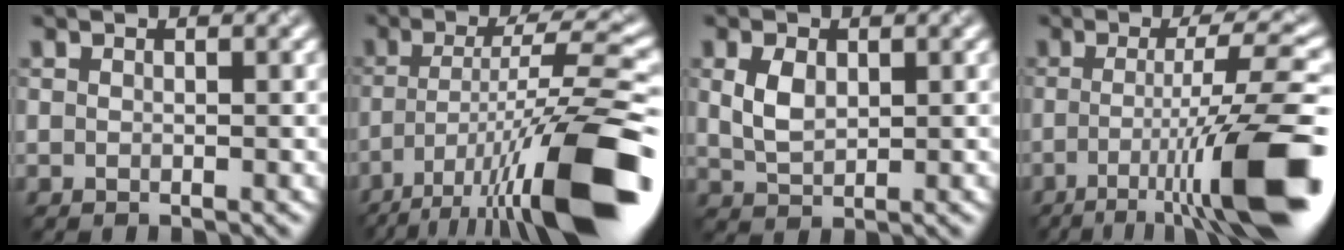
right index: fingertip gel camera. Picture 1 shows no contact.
{"total": 13.8, "force": [-7.3, 2.4, 11.5], "torque": [-0.190, 0.011, -0.107]}
{"total": 2.3, "force": [0.2, 1.6, 1.7], "torque": [-0.041, 0.007, 0.016]}
{"total": 12.1, "force": [-4.1, 2.2, 11.2], "torque": [-0.141, 0.008, -0.059]}